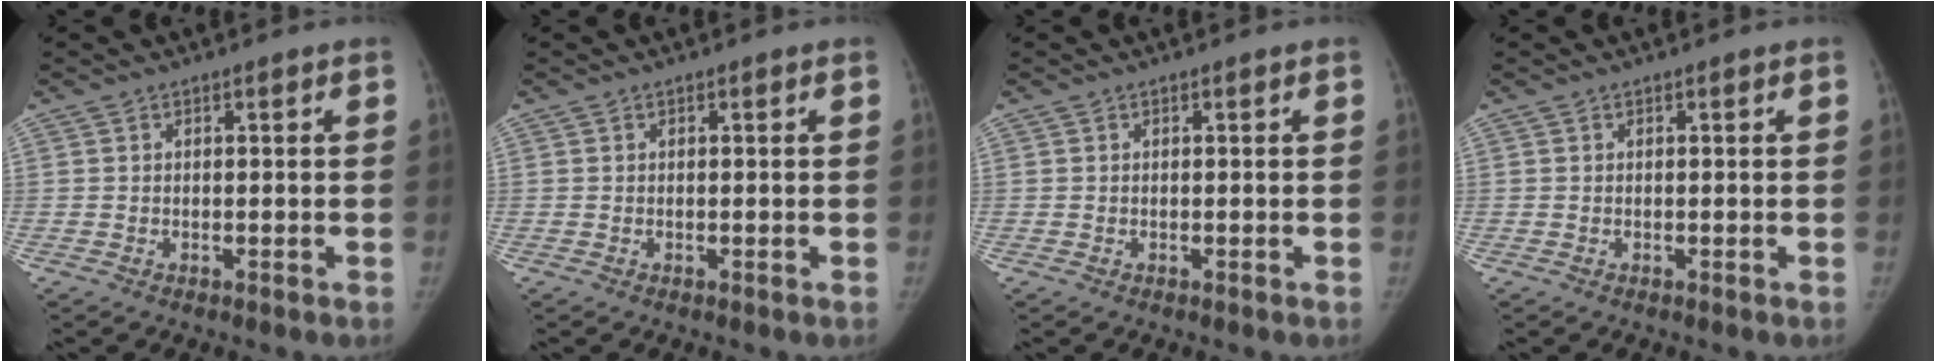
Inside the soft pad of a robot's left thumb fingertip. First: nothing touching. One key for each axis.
{"total": 0.0}
{"total": 0.0}
{"total": 0.0}